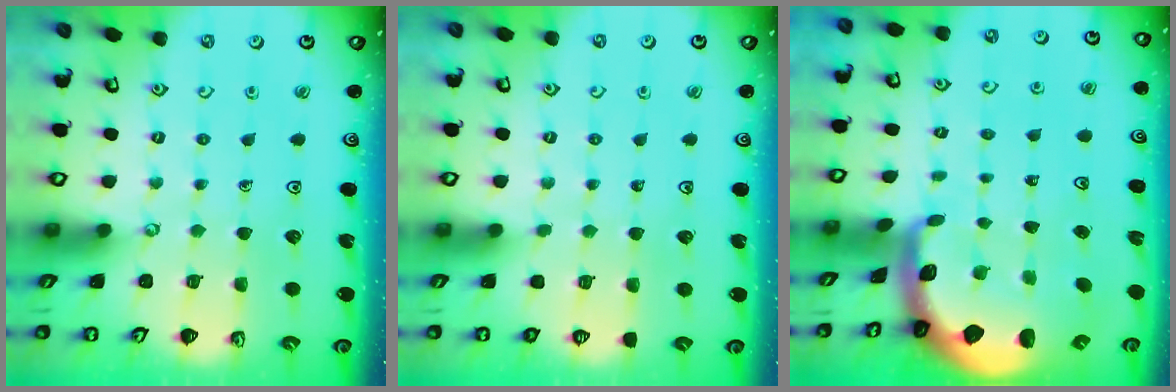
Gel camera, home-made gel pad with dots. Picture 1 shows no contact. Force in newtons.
{"total": 0.0}
{"total": 2.9, "press": 2.9, "slide": 0.5}